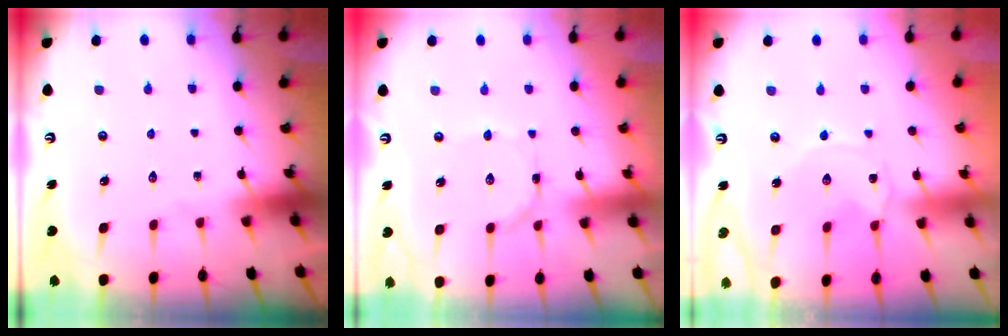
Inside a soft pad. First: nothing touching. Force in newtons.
{"total": 2.5, "press": 2.5, "slide": 0.1}
{"total": 0.0}